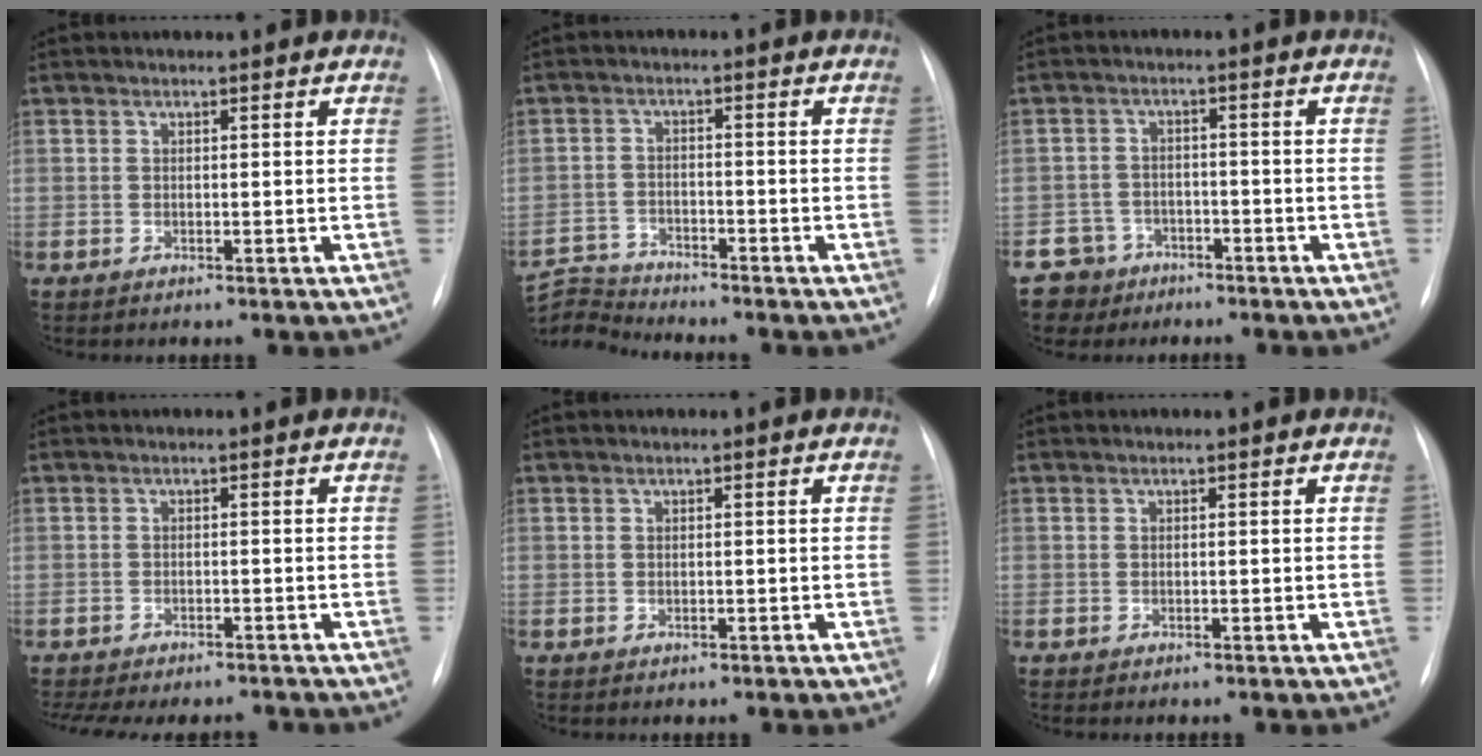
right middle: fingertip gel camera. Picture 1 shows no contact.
{"total": 7.2, "force": [-7.2, -0.1, -0.6], "torque": [0.001, 0.009, -0.140]}
{"total": 5.1, "force": [-3.5, 3.7, -0.7], "torque": [0.016, 0.007, -0.061]}
{"total": 11.6, "force": [-10.0, 3.8, 4.5], "torque": [-0.091, 0.000, -0.127]}
{"total": 0.0}
{"total": 0.0}